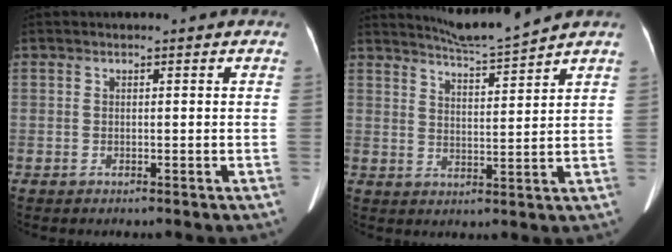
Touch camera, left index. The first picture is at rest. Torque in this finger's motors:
{"motor_torque": [0.23, -0.53, -0.01, 0.03]}